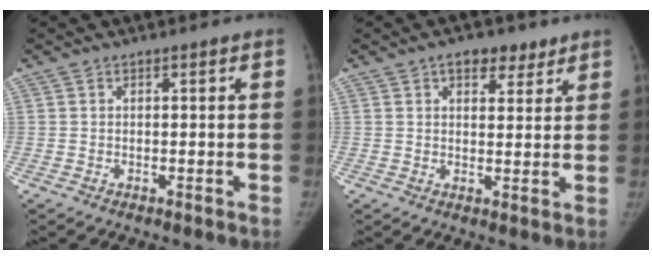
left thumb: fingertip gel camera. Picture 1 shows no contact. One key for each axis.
{"total": 5.5, "fx": 3.4, "fy": 3.1, "fz": 3.0, "tx": -0.011, "ty": -0.014, "tz": 0.047}